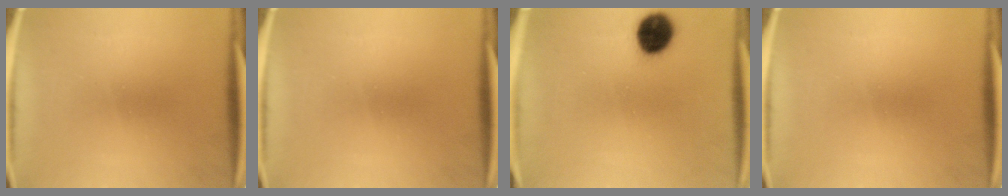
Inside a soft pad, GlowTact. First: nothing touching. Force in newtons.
{"total": 0.0}
{"total": 9.8}
{"total": 0.0}